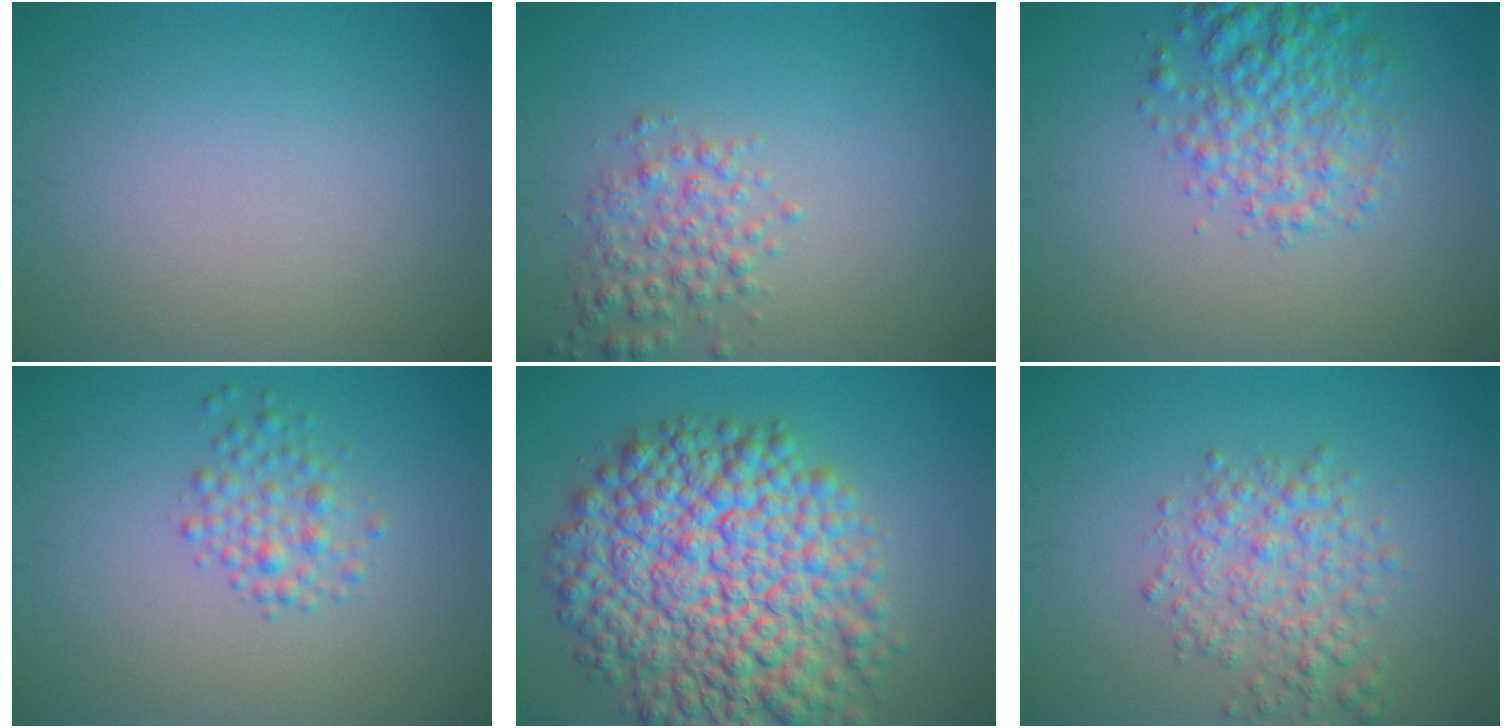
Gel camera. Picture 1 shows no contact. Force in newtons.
{"total": 2.7, "press": 2.7, "slide": 0.0}
{"total": 4.5, "press": 4.5, "slide": 0.2}
{"total": 2.2, "press": 2.2, "slide": 0.1}
{"total": 12.7, "press": 12.7, "slide": 0.4}
{"total": 3.6, "press": 3.6, "slide": 0.1}